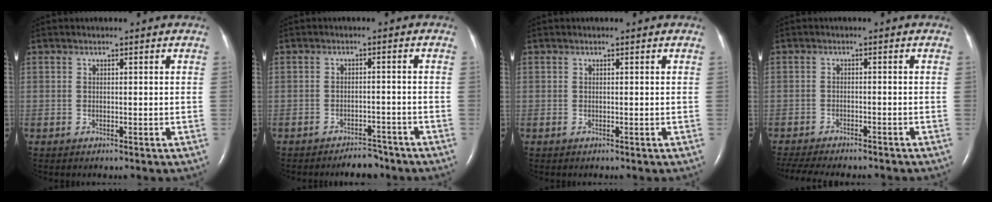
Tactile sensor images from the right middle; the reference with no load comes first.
{"total": 3.6, "force": [-3.3, 1.2, 0.9], "torque": [-0.013, 0.001, -0.049]}
{"total": 0.0}
{"total": 12.0, "force": [-10.6, 2.0, 5.2], "torque": [-0.091, -0.012, -0.147]}